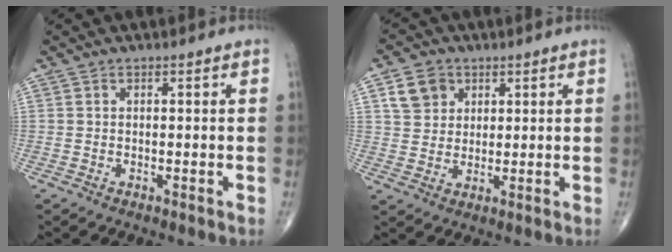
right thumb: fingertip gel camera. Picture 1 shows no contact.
{"total": 6.6, "force": [2.8, 5.4, 2.5], "torque": [-0.023, -0.005, 0.052]}